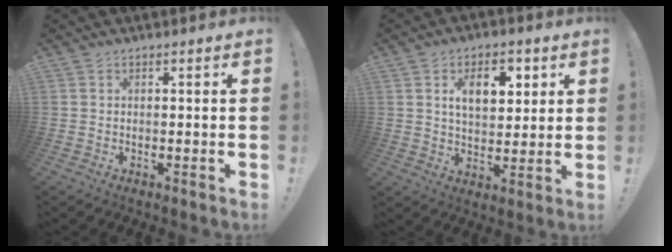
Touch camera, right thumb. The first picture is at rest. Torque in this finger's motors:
{"motor_torque": [0.42, 0.48, 0.04, 0.03, 0.03]}